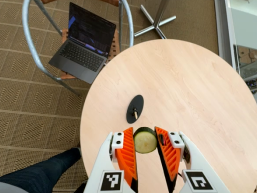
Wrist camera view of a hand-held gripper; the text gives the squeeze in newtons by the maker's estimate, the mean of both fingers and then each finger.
{"total": 7.4, "left": 7.1, "right": 7.6}